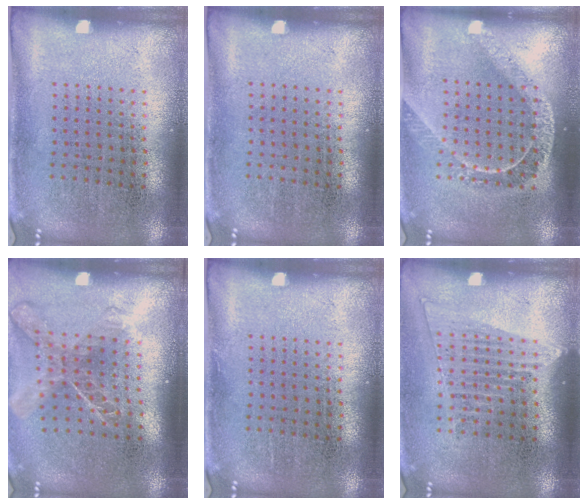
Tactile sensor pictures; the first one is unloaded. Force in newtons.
{"total": 0.0}
{"total": 1.7, "press": 1.4, "slide": 1.0}
{"total": 1.8, "press": 1.4, "slide": 1.2}
{"total": 0.0}
{"total": 1.4, "press": 1.2, "slide": 0.7}